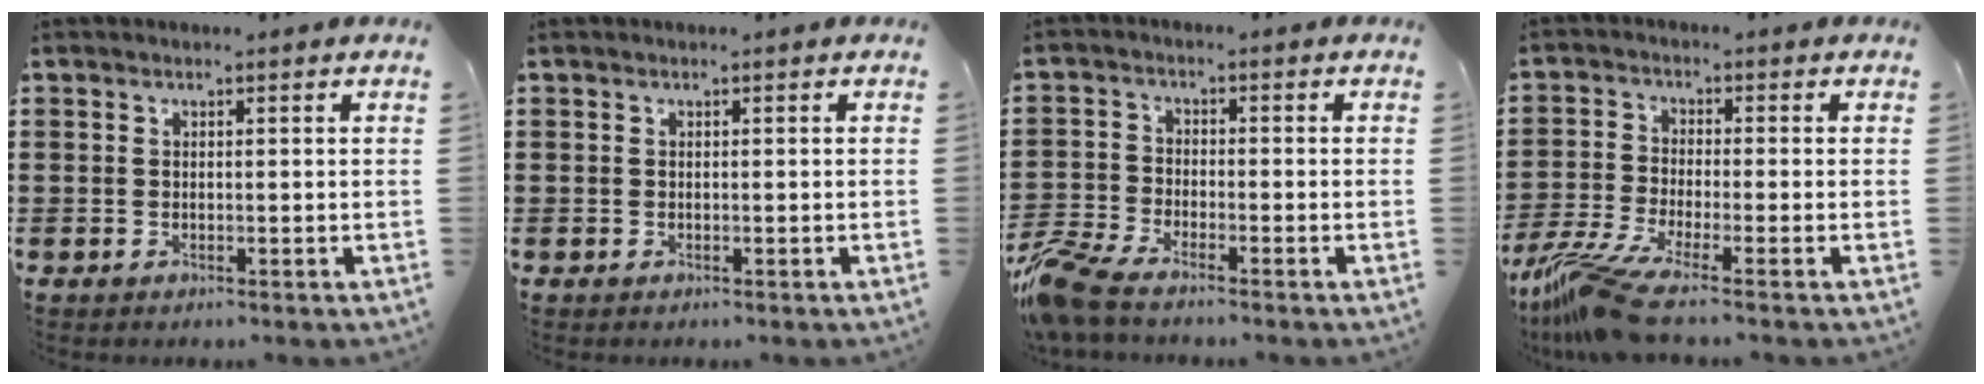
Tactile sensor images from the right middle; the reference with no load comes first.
{"total": 0.0}
{"total": 6.6, "force": [-5.8, 1.3, 2.8], "torque": [-0.095, -0.011, -0.123]}
{"total": 7.7, "force": [-5.8, 0.5, 5.1], "torque": [-0.126, -0.020, -0.117]}